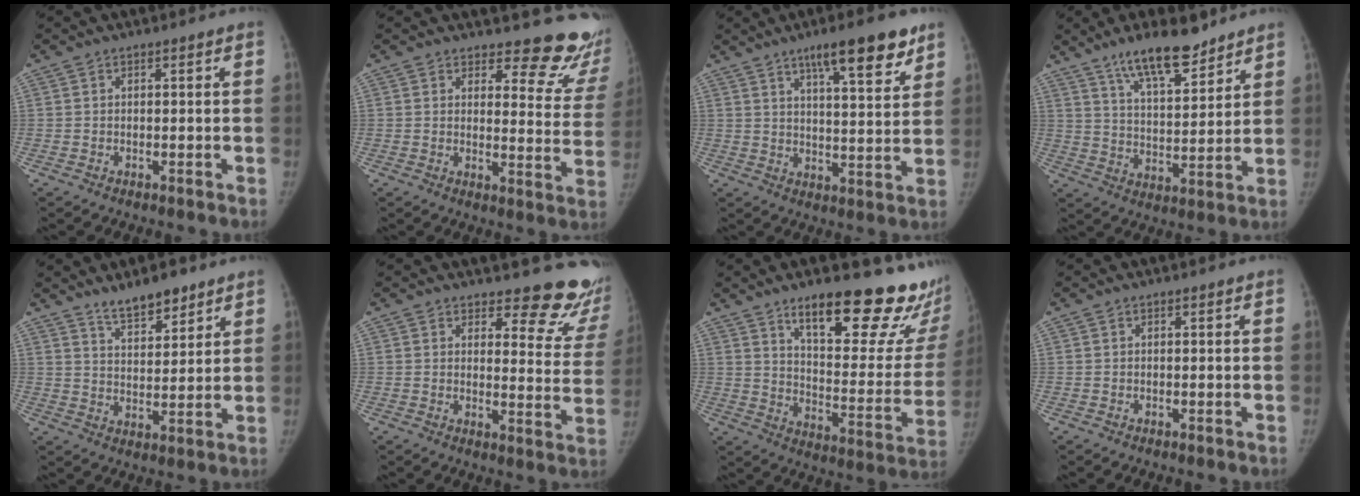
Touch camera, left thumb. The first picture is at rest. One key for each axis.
{"total": 15.0, "fx": 13.6, "fy": 4.9, "fz": 4.0, "tx": 0.006, "ty": -0.136, "tz": 0.134}
{"total": 12.7, "fx": 8.2, "fy": 2.8, "fz": 9.3, "tx": -0.114, "ty": -0.040, "tz": 0.123}
{"total": 12.8, "fx": 9.5, "fy": 3.8, "fz": 7.6, "tx": -0.106, "ty": -0.060, "tz": 0.168}
{"total": 8.0, "fx": 6.3, "fy": 2.6, "fz": 4.1, "tx": -0.047, "ty": -0.044, "tz": 0.110}
{"total": 14.8, "fx": 13.2, "fy": 4.7, "fz": 4.5, "tx": -0.001, "ty": -0.130, "tz": 0.132}
{"total": 27.1, "fx": 18.6, "fy": 8.2, "fz": 17.9, "tx": -0.202, "ty": -0.109, "tz": 0.260}
{"total": 0.0}